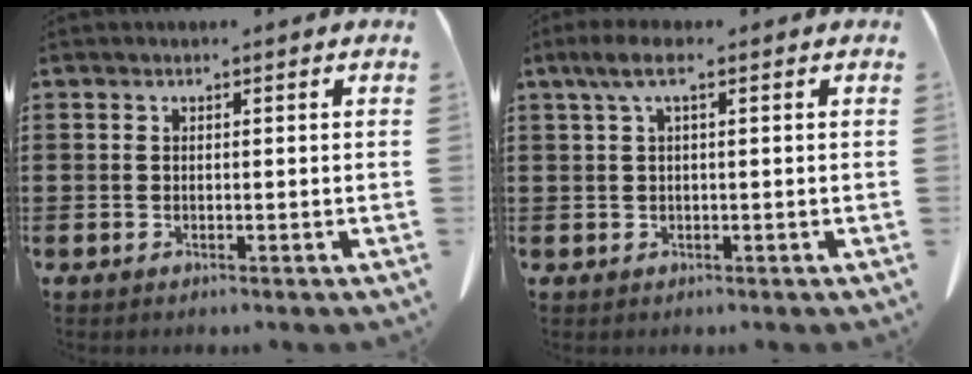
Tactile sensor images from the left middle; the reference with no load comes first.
{"total": 3.4, "force": [0.9, 0.7, 3.2], "torque": [-0.071, 0.000, 0.013]}